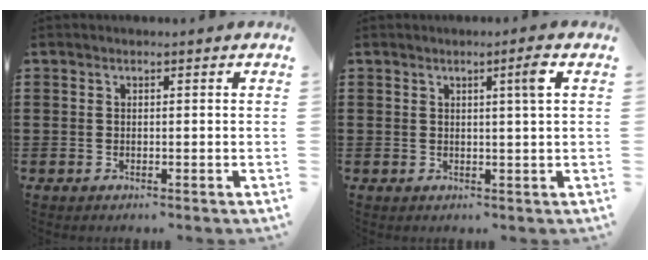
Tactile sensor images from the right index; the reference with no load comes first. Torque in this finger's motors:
{"motor_torque": [0.34, -0.28, 0.06, 0.08]}